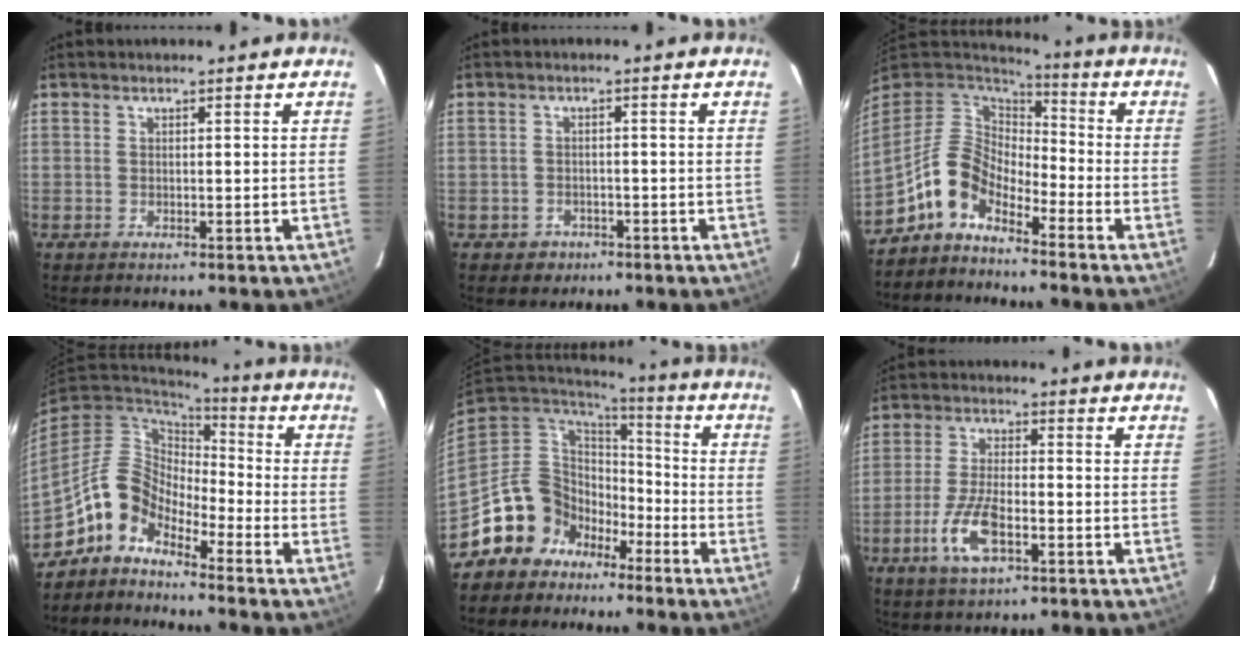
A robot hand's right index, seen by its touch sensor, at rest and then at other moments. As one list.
[{"total": 3.3, "force": [-1.8, 2.7, 0.4], "torque": [-0.019, 0.005, -0.024]}, {"total": 9.6, "force": [-6.7, 4.9, 4.9], "torque": [-0.100, 0.020, -0.141]}, {"total": 9.5, "force": [-6.9, 5.5, 3.5], "torque": [-0.069, 0.032, -0.153]}, {"total": 12.9, "force": [-8.0, 10.0, 1.7], "torque": [-0.059, 0.032, -0.138]}, {"total": 9.2, "force": [-3.9, 3.5, 7.6], "torque": [-0.165, -0.005, -0.074]}]